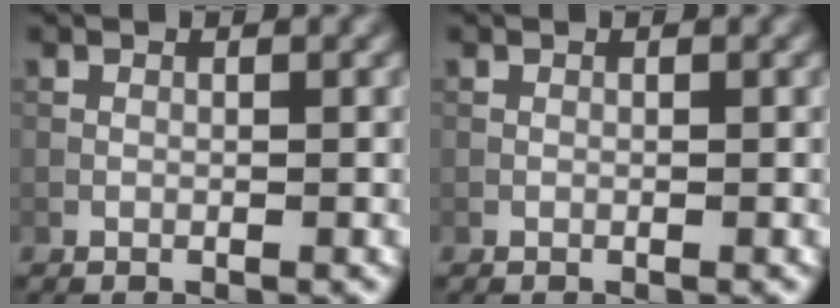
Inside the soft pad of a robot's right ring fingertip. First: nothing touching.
{"total": 0.0}